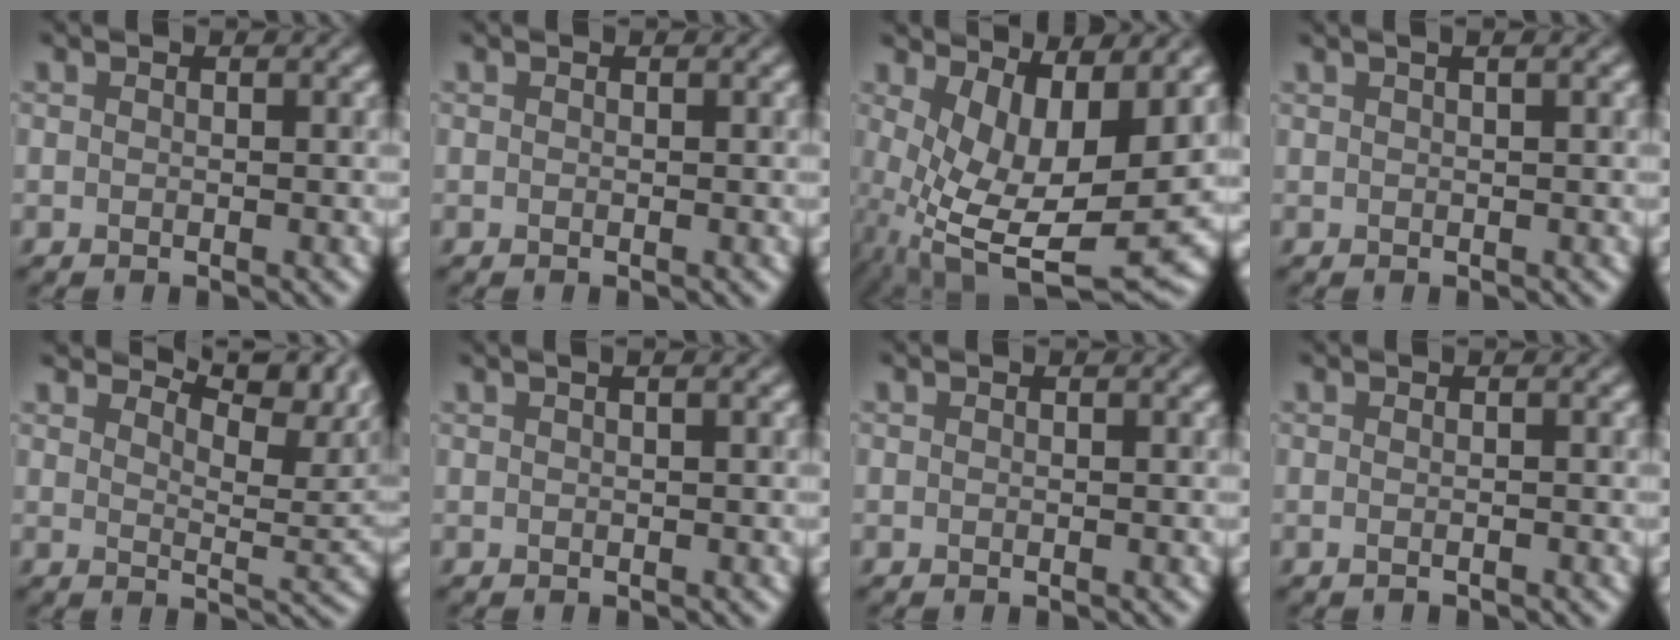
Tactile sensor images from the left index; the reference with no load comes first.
{"total": 0.0}
{"total": 9.3, "force": [0.5, 4.0, 8.4], "torque": [-0.163, -0.030, 0.022]}
{"total": 2.7, "force": [1.6, 1.1, 1.9], "torque": [-0.010, 0.015, -0.001]}
{"total": 8.6, "force": [6.7, 2.2, 5.0], "torque": [-0.073, 0.013, 0.107]}
{"total": 1.6, "force": [1.1, 0.4, 1.1], "torque": [-0.011, 0.002, 0.006]}
{"total": 0.0}
{"total": 0.7, "force": [-0.1, 0.1, 0.7], "torque": [-0.009, 0.000, -0.005]}